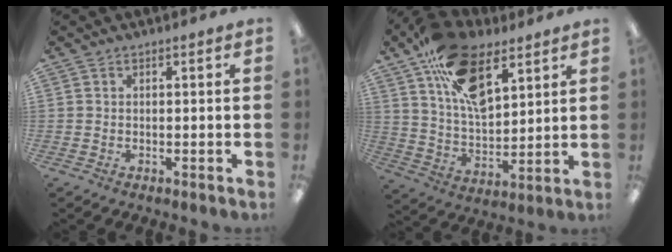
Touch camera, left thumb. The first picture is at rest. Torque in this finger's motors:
{"motor_torque": [0.51, 0.54, 1.56, -1.20, 0.47]}